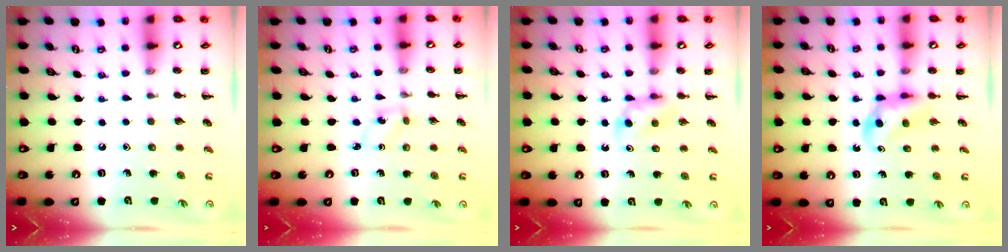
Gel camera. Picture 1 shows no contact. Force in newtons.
{"total": 2.0, "press": 1.8, "slide": 0.8}
{"total": 4.9, "press": 4.7, "slide": 1.5}
{"total": 3.2, "press": 3.0, "slide": 1.0}